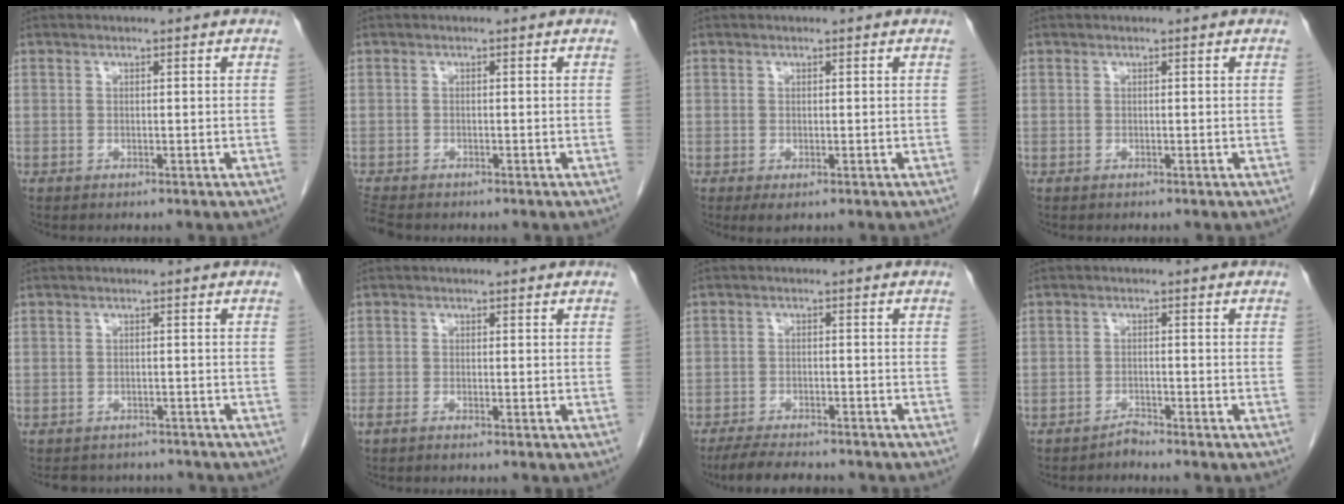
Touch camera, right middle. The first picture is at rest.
{"total": 3.2, "force": [-2.9, 0.9, 1.2], "torque": [-0.030, -0.012, -0.051]}
{"total": 1.4, "force": [-0.6, 0.6, 1.1], "torque": [-0.014, -0.004, -0.004]}
{"total": 0.0}
{"total": 6.6, "force": [-6.1, 2.4, 0.7], "torque": [-0.011, 0.005, -0.072]}
{"total": 1.6, "force": [-1.3, 0.3, 0.8], "torque": [-0.016, -0.003, -0.019]}
{"total": 8.8, "force": [-7.7, 1.8, 3.8], "torque": [-0.061, -0.013, -0.117]}
{"total": 1.4, "force": [-1.4, -0.1, 0.0], "torque": [0.009, -0.001, -0.024]}